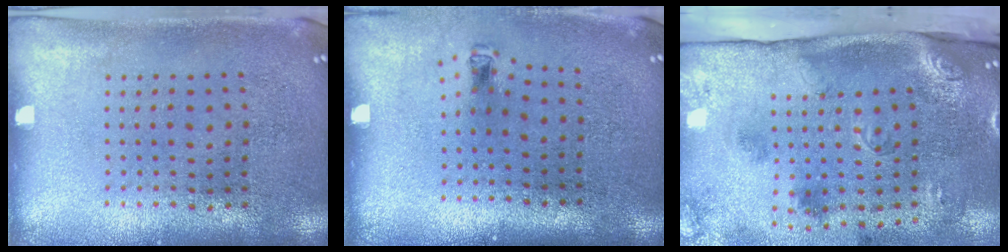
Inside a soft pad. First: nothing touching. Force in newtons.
{"total": 0.6, "press": 0.3, "slide": 0.5}
{"total": 3.4, "press": 2.0, "slide": 2.7}